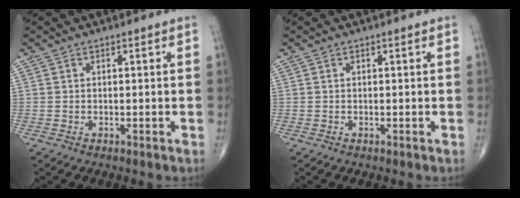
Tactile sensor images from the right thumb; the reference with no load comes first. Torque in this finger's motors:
{"motor_torque": [0.00, 0.00, 0.00, 0.00, 0.00]}